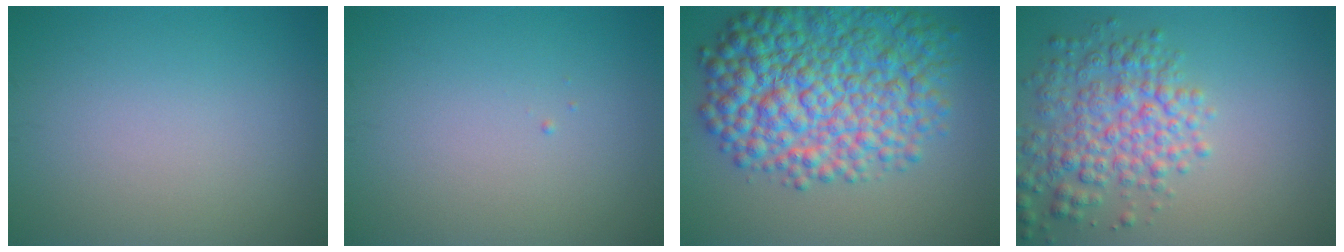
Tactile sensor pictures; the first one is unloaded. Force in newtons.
{"total": 0.0}
{"total": 11.2, "press": 11.2, "slide": 0.3}
{"total": 5.4, "press": 5.3, "slide": 0.2}